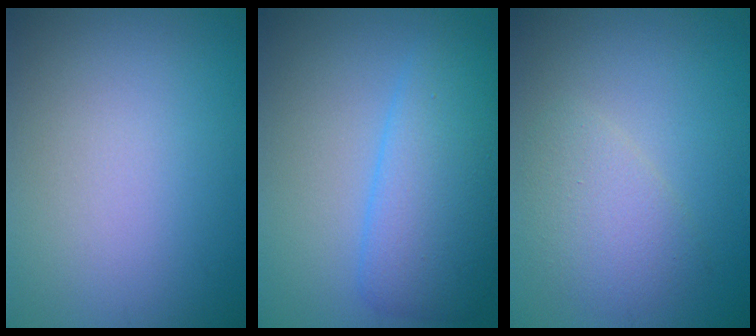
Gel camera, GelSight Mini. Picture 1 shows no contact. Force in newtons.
{"total": 5.4, "press": 5.4, "slide": 0.3}
{"total": 2.6, "press": 2.6, "slide": 0.2}